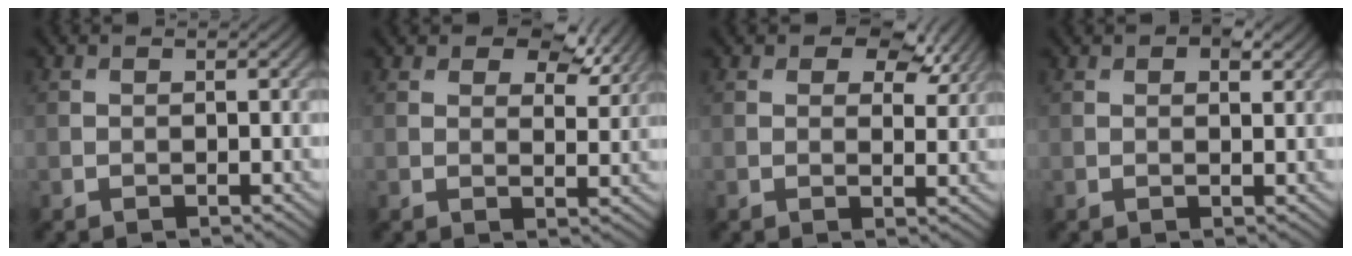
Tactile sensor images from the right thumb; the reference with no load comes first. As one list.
[{"total": 7.6, "force": [5.1, 3.5, 4.3], "torque": [-0.065, -0.002, 0.077]}, {"total": 7.1, "force": [4.3, 3.7, 4.1], "torque": [-0.058, -0.001, 0.062]}, {"total": 3.6, "force": [2.1, 1.6, 2.4], "torque": [-0.040, 0.001, 0.033]}]